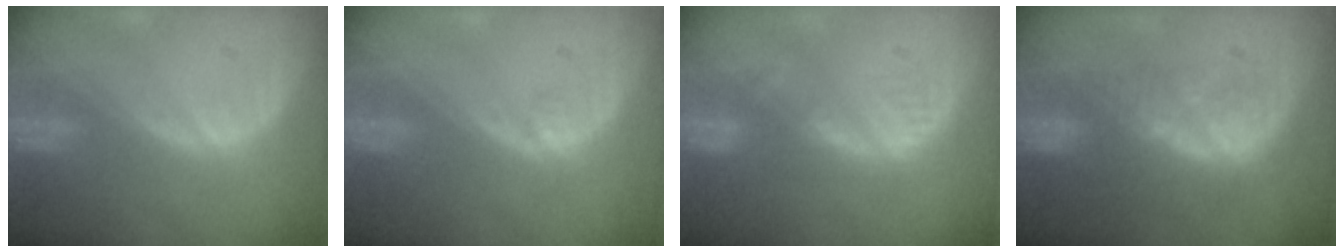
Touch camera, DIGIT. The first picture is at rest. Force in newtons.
{"total": 0.5, "press": 0.5, "slide": 0.2}
{"total": 3.6, "press": 3.1, "slide": 1.8}
{"total": 8.4, "press": 7.6, "slide": 3.7}